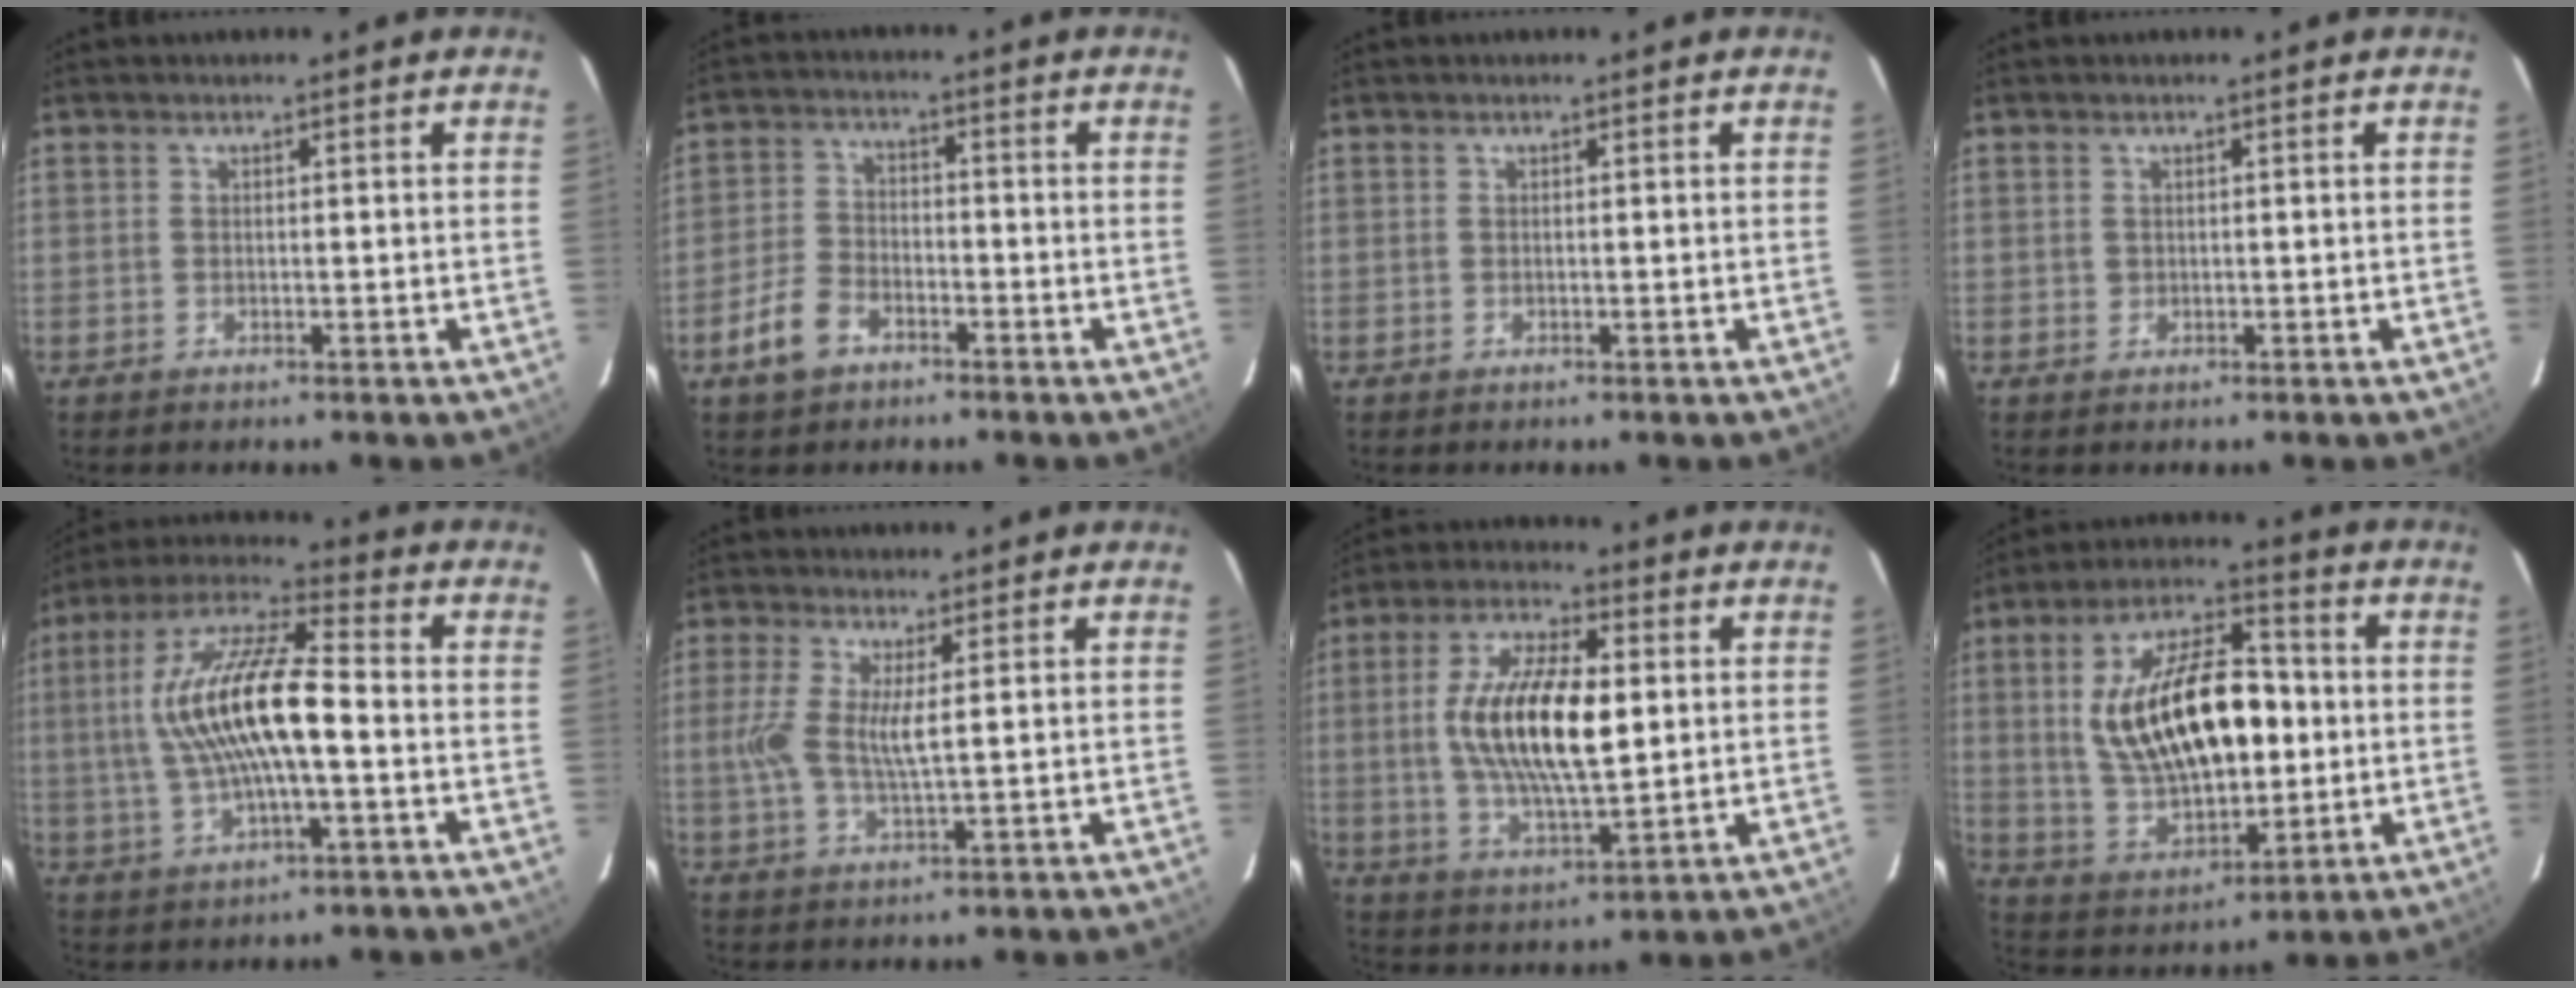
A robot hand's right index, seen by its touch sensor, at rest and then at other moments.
{"total": 7.0, "force": [-4.2, 4.2, 3.7], "torque": [-0.091, 0.007, -0.081]}
{"total": 0.0}
{"total": 0.9, "force": [0.1, 0.9, 0.1], "torque": [0.004, 0.003, 0.003]}
{"total": 16.3, "force": [-0.5, 4.5, 15.6], "torque": [-0.303, 0.013, -0.015]}
{"total": 6.5, "force": [1.0, 1.3, 6.3], "torque": [-0.144, -0.001, 0.015]}
{"total": 15.8, "force": [1.5, 6.0, 14.6], "torque": [-0.278, 0.004, 0.030]}
{"total": 20.9, "force": [1.5, 10.4, 18.0], "torque": [-0.343, 0.016, 0.045]}